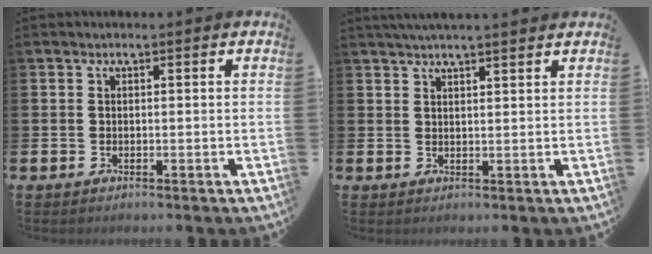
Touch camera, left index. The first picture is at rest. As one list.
[{"total": 3.2, "force": [3.0, -0.1, 1.1], "torque": [-0.015, -0.010, 0.052]}]